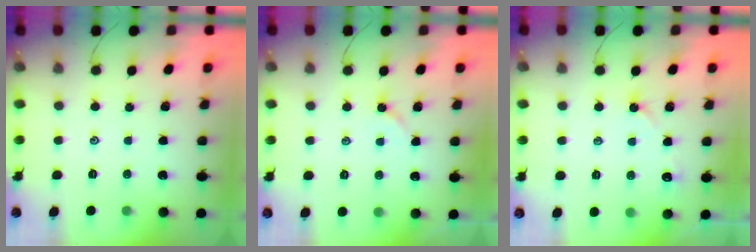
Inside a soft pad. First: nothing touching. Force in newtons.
{"total": 2.7, "press": 2.7, "slide": 0.4}
{"total": 2.9, "press": 2.9, "slide": 0.5}